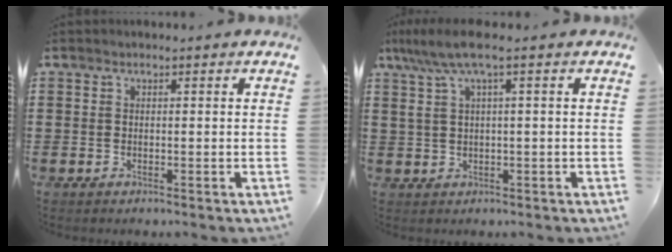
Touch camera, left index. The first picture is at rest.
{"total": 5.5, "force": [1.8, 0.5, 5.2], "torque": [-0.118, -0.007, 0.026]}